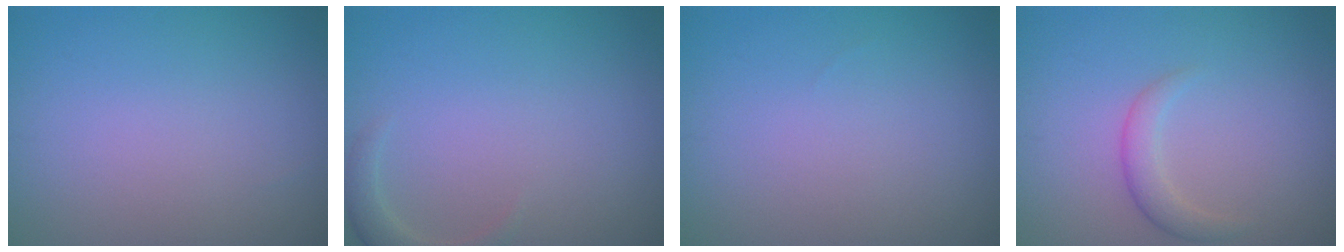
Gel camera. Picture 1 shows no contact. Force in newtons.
{"total": 1.8, "press": 1.8, "slide": 0.3}
{"total": 0.0}
{"total": 2.5, "press": 2.5, "slide": 0.1}